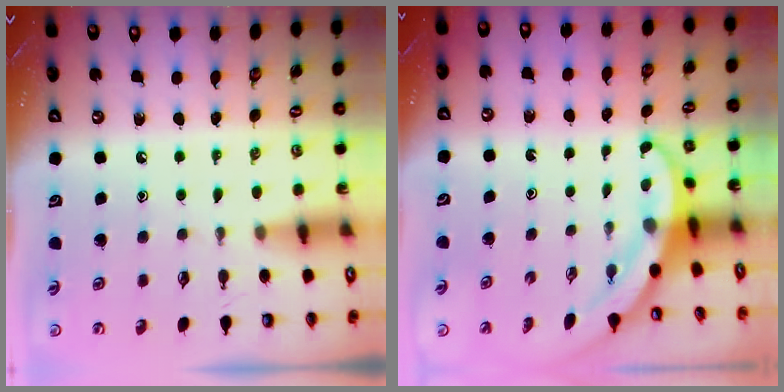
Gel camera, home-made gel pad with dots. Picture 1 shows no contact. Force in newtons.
{"total": 3.3, "press": 3.3, "slide": 0.1}